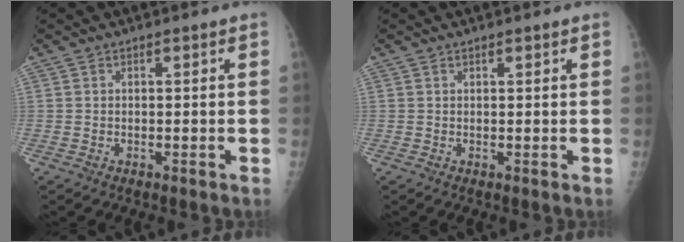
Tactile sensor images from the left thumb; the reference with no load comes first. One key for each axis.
{"total": 0.6, "fx": 0.5, "fy": 0.2, "fz": 0.4, "tx": -0.006, "ty": -0.002, "tz": 0.008}